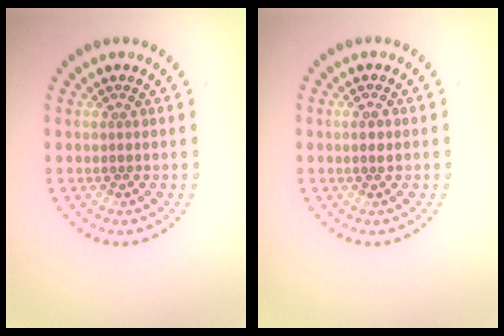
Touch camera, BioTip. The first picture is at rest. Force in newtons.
{"total": 0.6, "press": 0.6, "slide": 0.1}